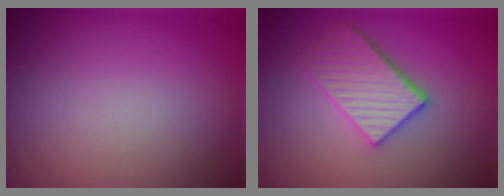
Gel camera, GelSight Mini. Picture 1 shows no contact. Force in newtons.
{"total": 3.9, "press": 3.4, "slide": 2.0}